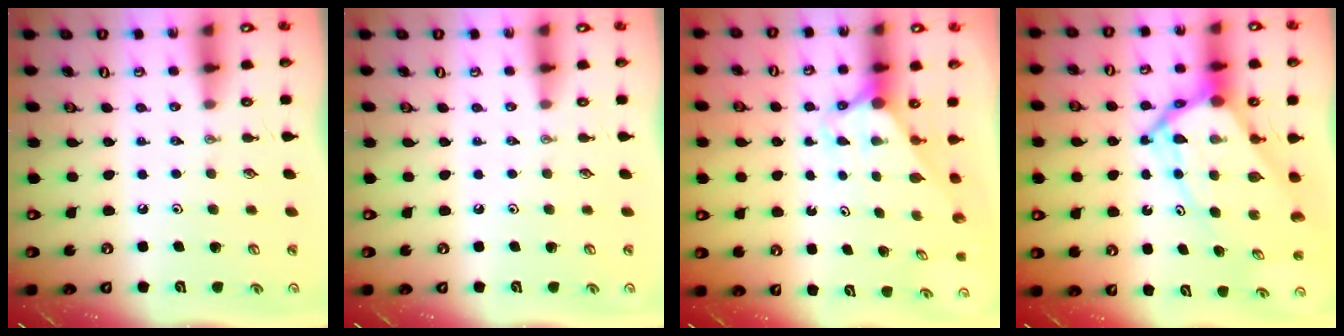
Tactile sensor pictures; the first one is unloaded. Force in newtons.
{"total": 0.0}
{"total": 2.9, "press": 2.9, "slide": 0.0}
{"total": 13.1, "press": 13.1, "slide": 1.4}